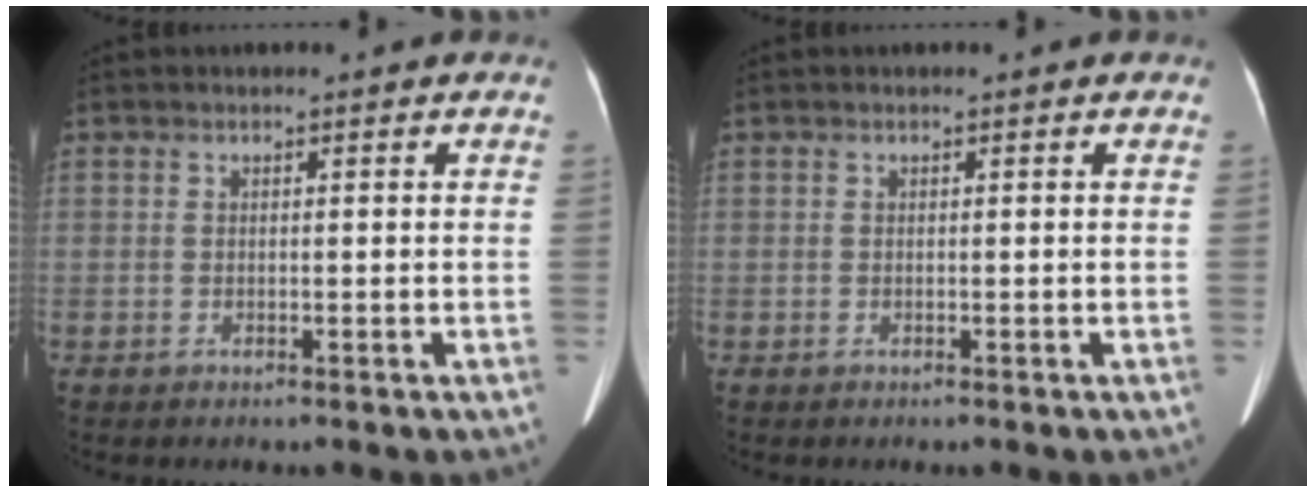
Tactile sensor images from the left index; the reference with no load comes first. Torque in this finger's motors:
{"motor_torque": [-0.02, 0.01, 0.00, 0.00]}